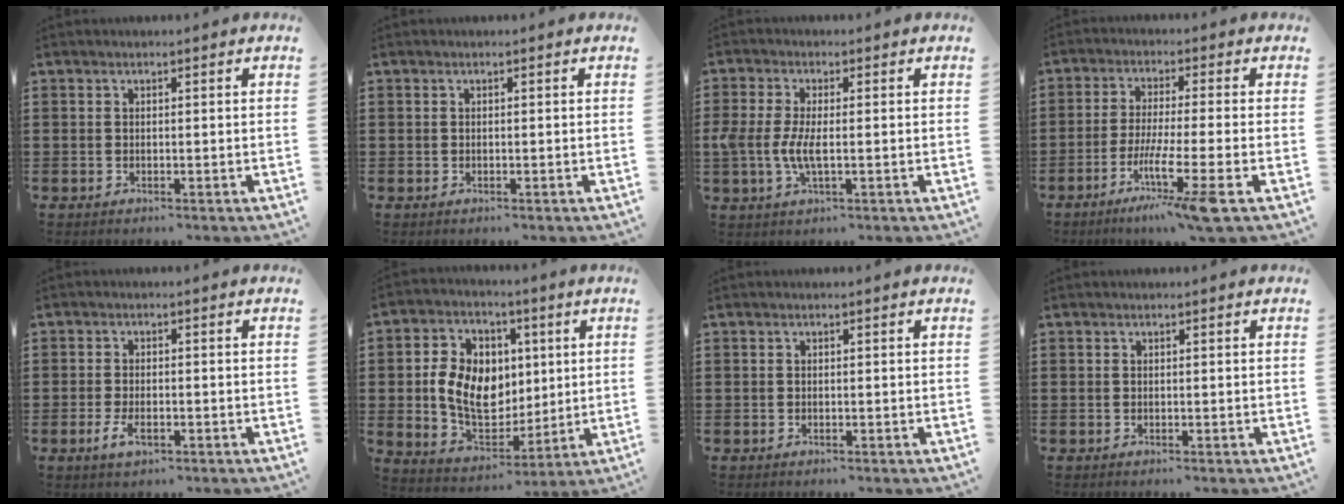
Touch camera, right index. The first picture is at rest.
{"total": 0.0}
{"total": 5.0, "force": [-0.8, 1.8, 4.6], "torque": [-0.110, -0.005, -0.022]}
{"total": 9.0, "force": [-4.6, -0.8, 7.8], "torque": [-0.156, -0.024, -0.089]}
{"total": 2.9, "force": [-1.1, 1.3, 2.3], "torque": [-0.054, -0.005, -0.024]}
{"total": 10.3, "force": [0.5, 8.0, 6.4], "torque": [-0.146, 0.014, 0.007]}
{"total": 0.0}
{"total": 0.0}